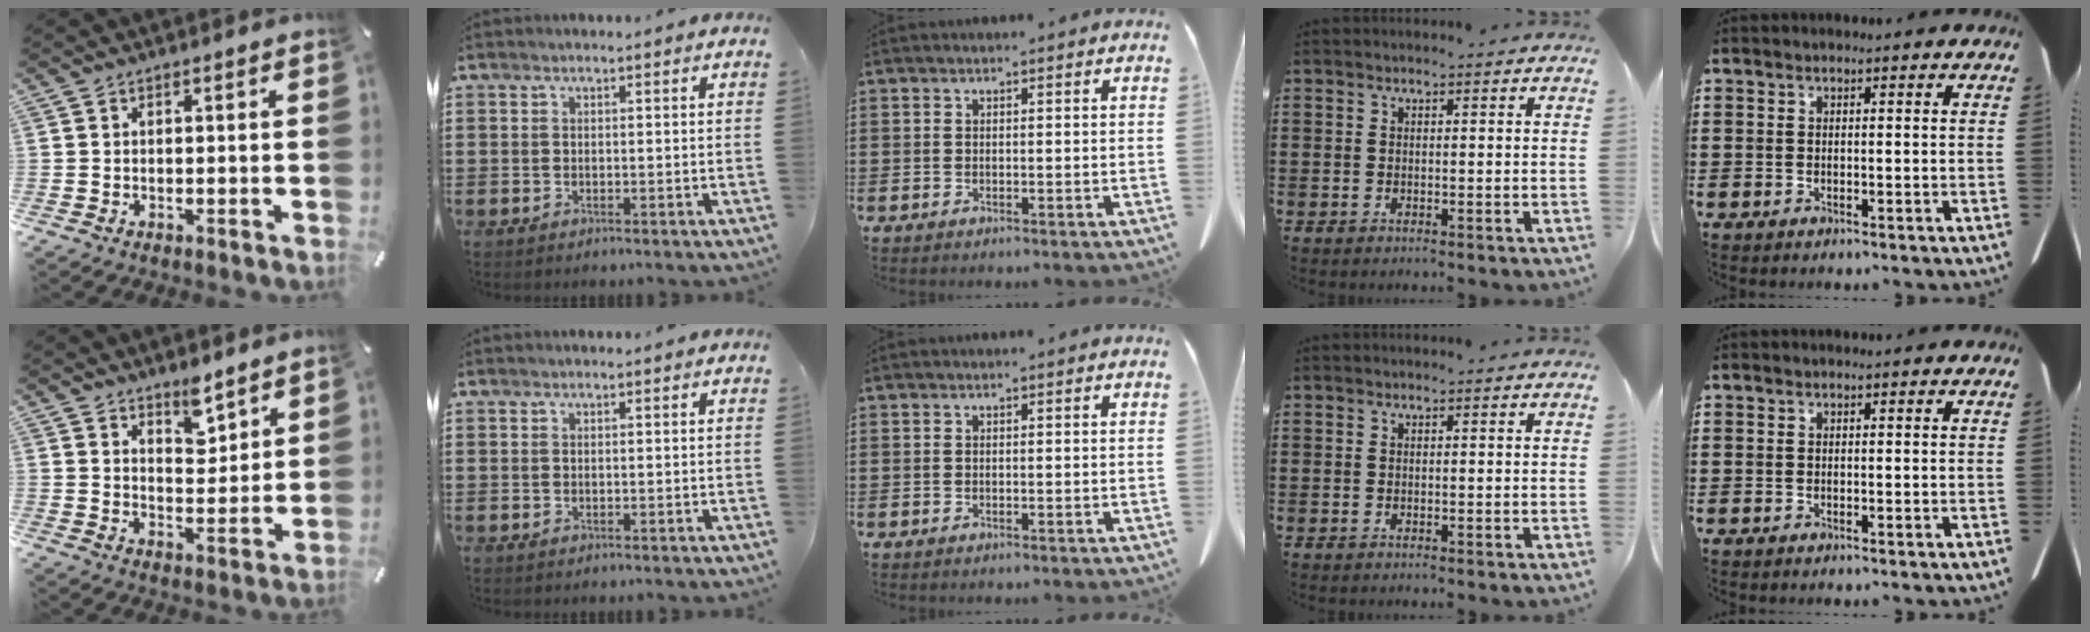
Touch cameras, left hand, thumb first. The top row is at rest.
{"thumb": {"total": 5.7, "force": [5.0, 2.4, 1.2], "torque": [0.001, -0.040, 0.088]}}